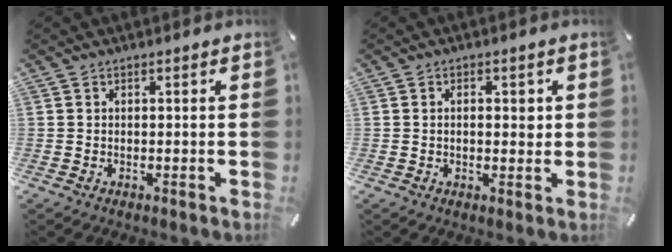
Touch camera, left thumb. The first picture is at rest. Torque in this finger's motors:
{"motor_torque": [0.12, -0.41, -0.05, -0.03, -0.03]}